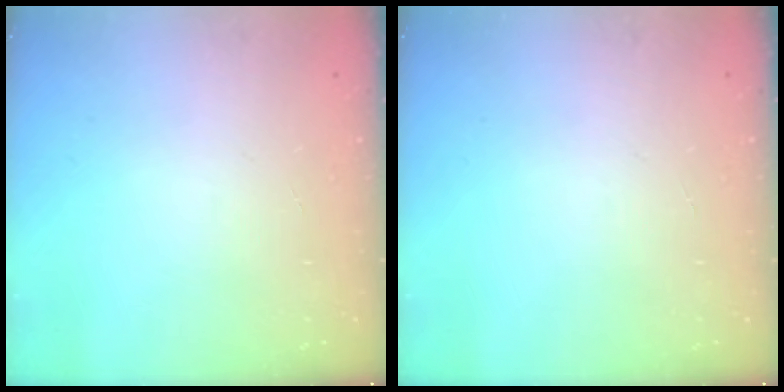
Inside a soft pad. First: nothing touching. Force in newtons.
{"total": 0.0}